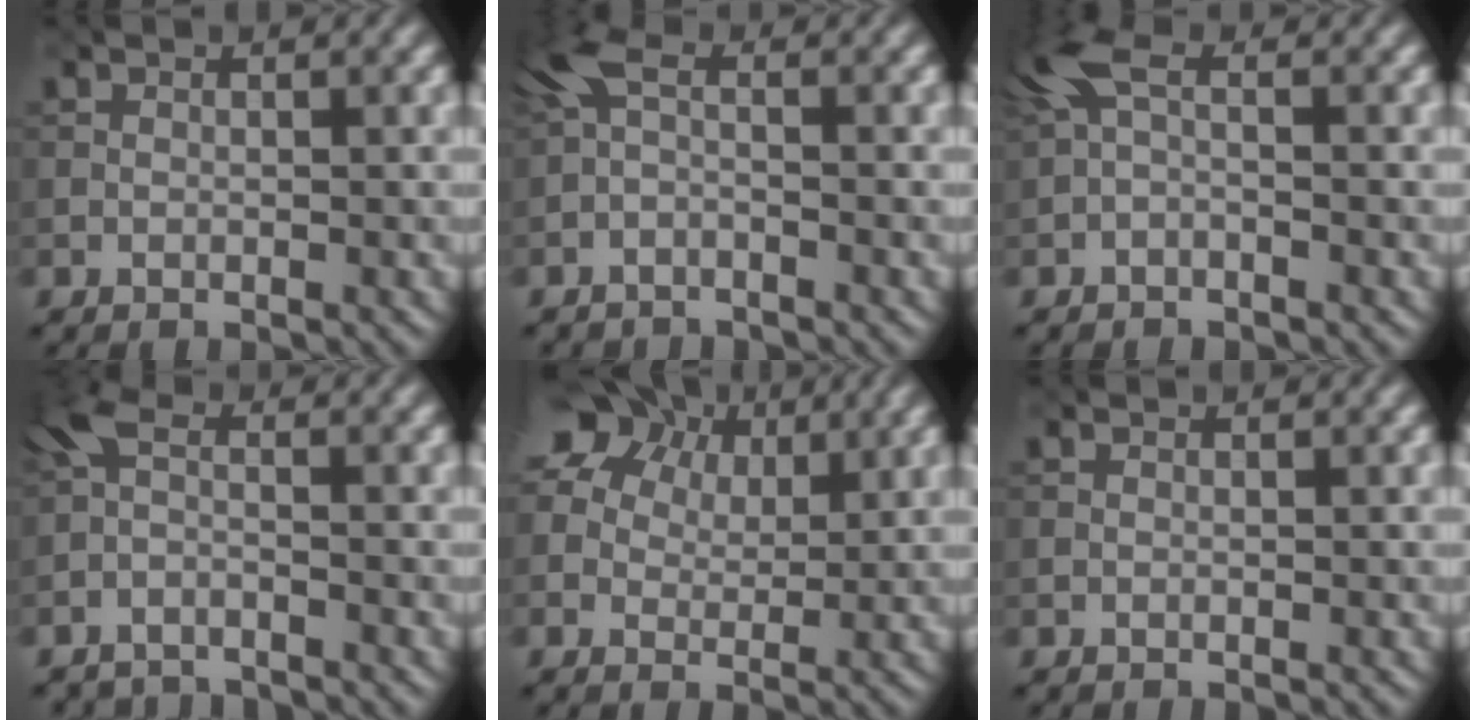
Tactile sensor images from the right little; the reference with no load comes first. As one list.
[{"total": 2.8, "force": [-1.9, 0.6, 1.9], "torque": [-0.050, -0.007, -0.045]}, {"total": 2.5, "force": [-0.8, 0.5, 2.3], "torque": [-0.060, 0.005, -0.023]}, {"total": 4.3, "force": [-3.7, 0.9, 1.9], "torque": [-0.048, -0.016, -0.075]}, {"total": 11.0, "force": [6.1, 7.1, 5.8], "torque": [-0.113, 0.032, 0.097]}, {"total": 0.0}]